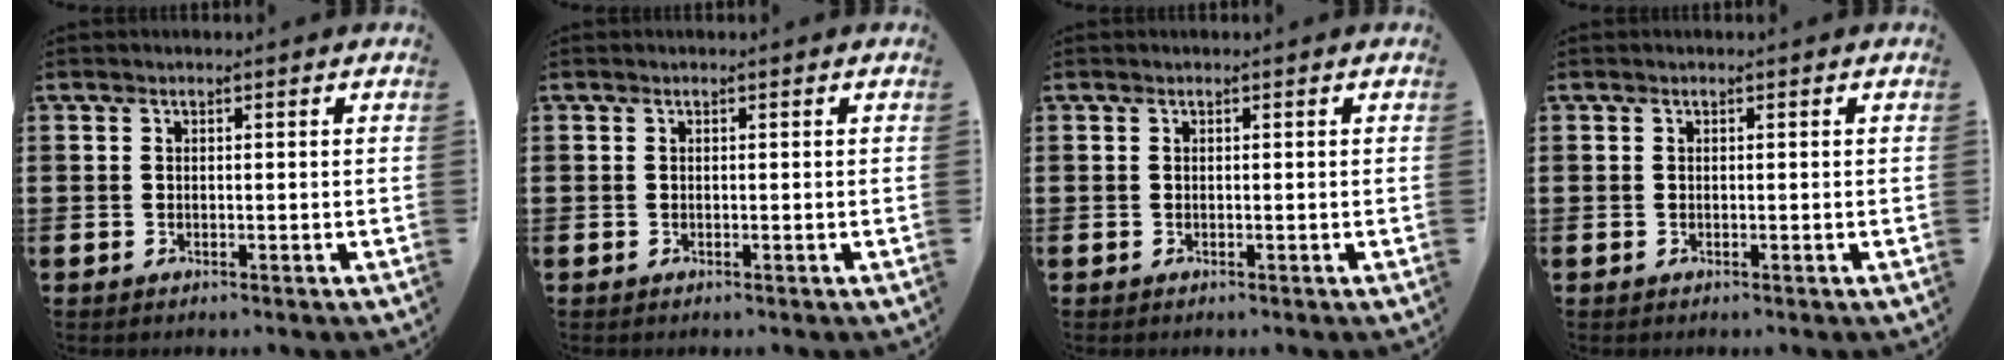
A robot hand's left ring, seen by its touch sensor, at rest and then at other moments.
{"total": 0.0}
{"total": 0.0}
{"total": 0.0}